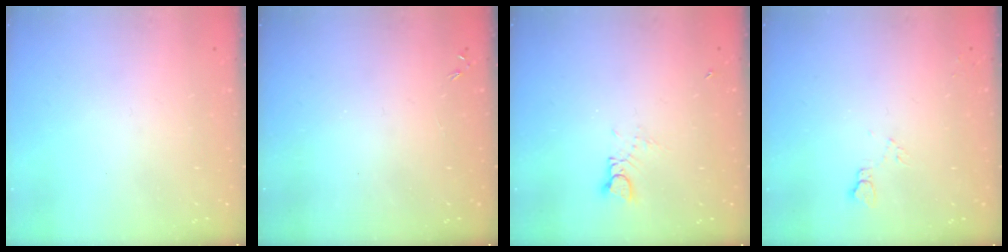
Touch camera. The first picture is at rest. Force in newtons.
{"total": 0.0}
{"total": 2.7, "press": 2.7, "slide": 0.2}
{"total": 4.7, "press": 4.7, "slide": 0.7}